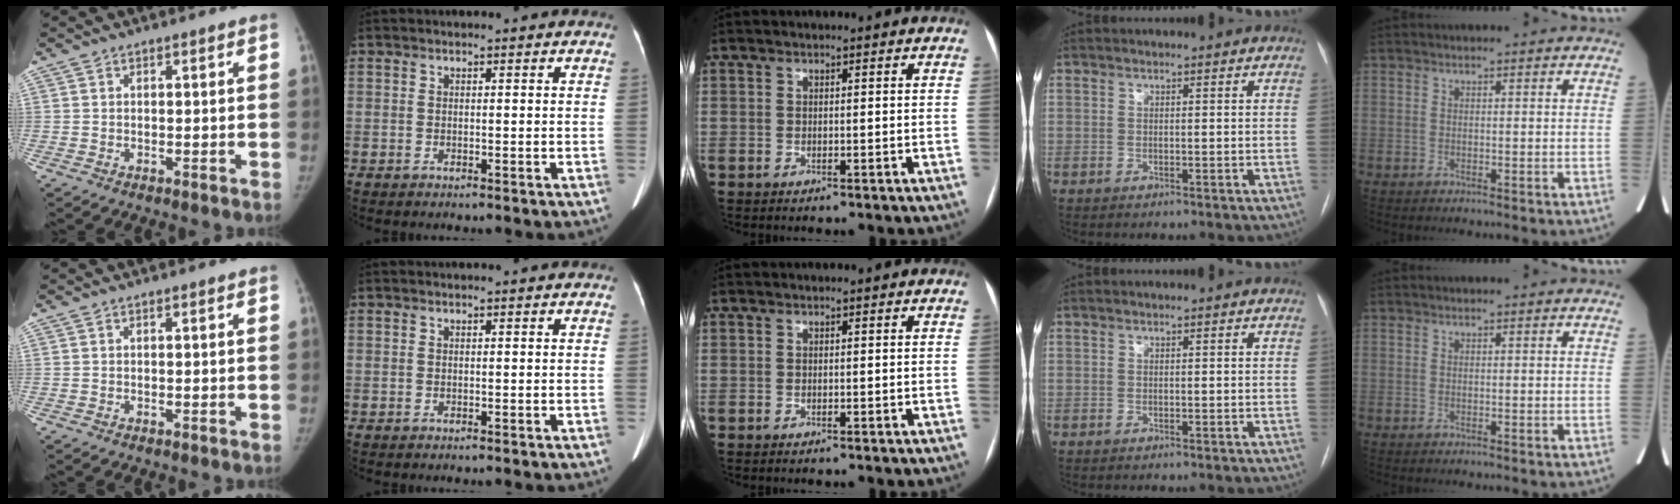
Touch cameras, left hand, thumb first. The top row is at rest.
{}